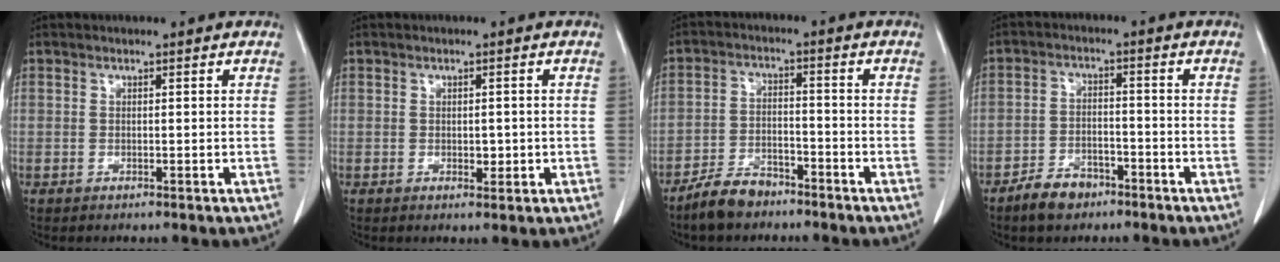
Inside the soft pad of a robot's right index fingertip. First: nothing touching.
{"total": 1.9, "force": [-0.3, 1.1, 1.6], "torque": [-0.019, 0.000, 0.001]}
{"total": 6.3, "force": [-5.3, 2.4, 2.6], "torque": [-0.055, -0.004, -0.096]}
{"total": 5.6, "force": [-4.1, 2.8, 2.5], "torque": [-0.050, 0.002, -0.067]}